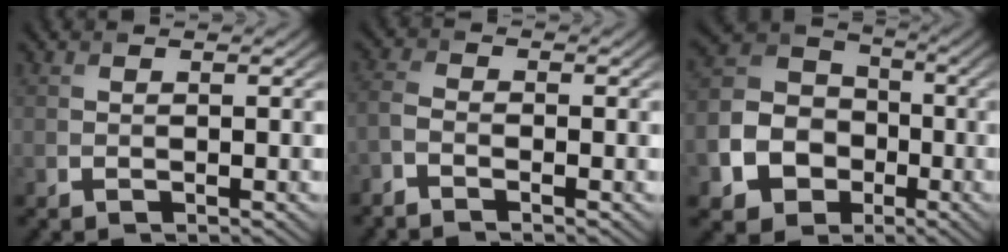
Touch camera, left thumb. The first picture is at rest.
{"total": 2.7, "force": [-2.1, 0.9, 1.5], "torque": [-0.035, 0.003, -0.054]}
{"total": 12.5, "force": [-4.5, 10.3, 5.5], "torque": [-0.157, -0.037, -0.109]}